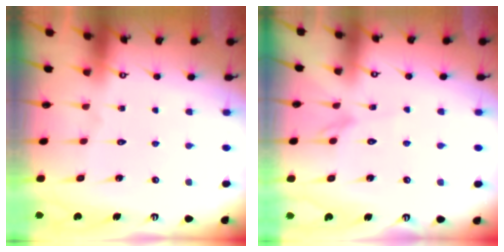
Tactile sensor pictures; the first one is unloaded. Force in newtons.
{"total": 2.5, "press": 2.5, "slide": 0.3}